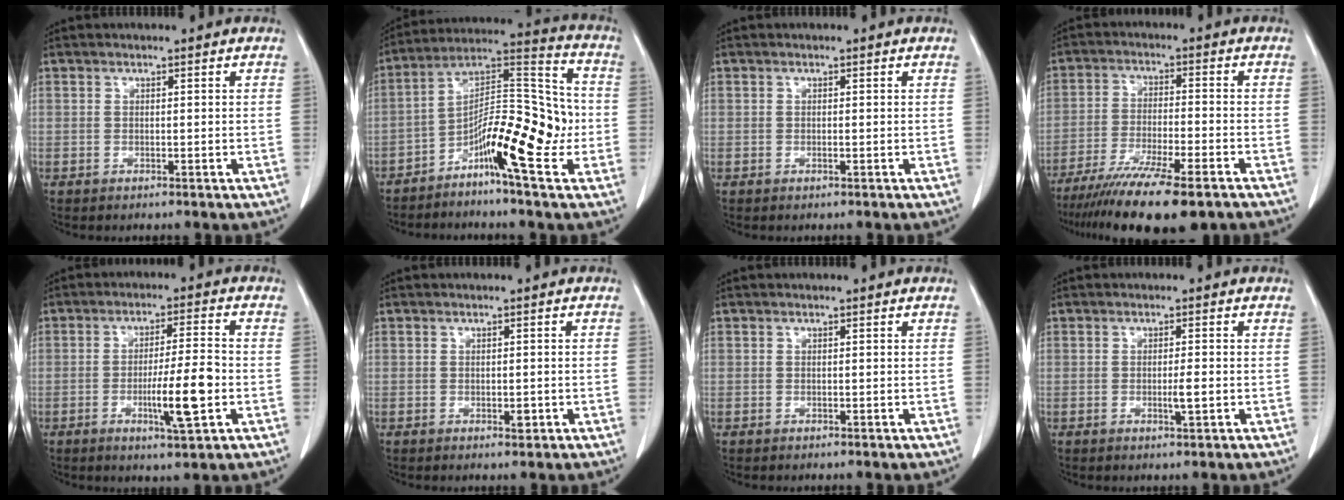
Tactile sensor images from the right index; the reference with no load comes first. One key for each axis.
{"total": 14.0, "fx": -5.0, "fy": 3.0, "fz": 12.7, "tx": -0.206, "ty": 0.029, "tz": -0.088}
{"total": 0.0}
{"total": 16.7, "fx": -12.8, "fy": 2.1, "fz": 10.6, "tx": -0.171, "ty": -0.037, "tz": -0.203}
{"total": 8.6, "fx": -2.4, "fy": 0.4, "fz": 8.3, "tx": -0.137, "ty": -0.005, "tz": -0.039}
{"total": 1.3, "fx": -0.5, "fy": 0.6, "fz": 1.0, "tx": -0.012, "ty": 0.000, "tz": -0.003}
{"total": 0.0}
{"total": 2.1, "fx": -0.5, "fy": 0.1, "fz": 2.0, "tx": -0.034, "ty": -0.002, "tz": -0.008}